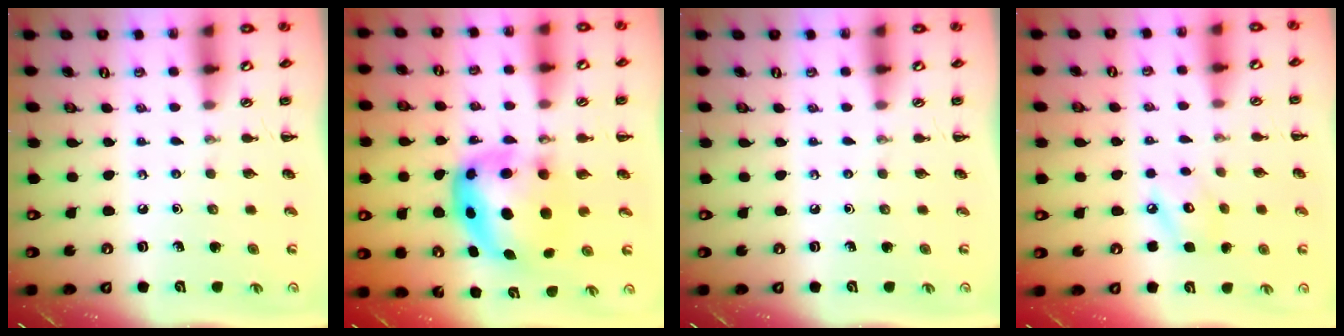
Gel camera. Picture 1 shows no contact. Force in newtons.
{"total": 7.9, "press": 7.7, "slide": 1.8}
{"total": 0.0}
{"total": 5.8, "press": 5.8, "slide": 0.4}